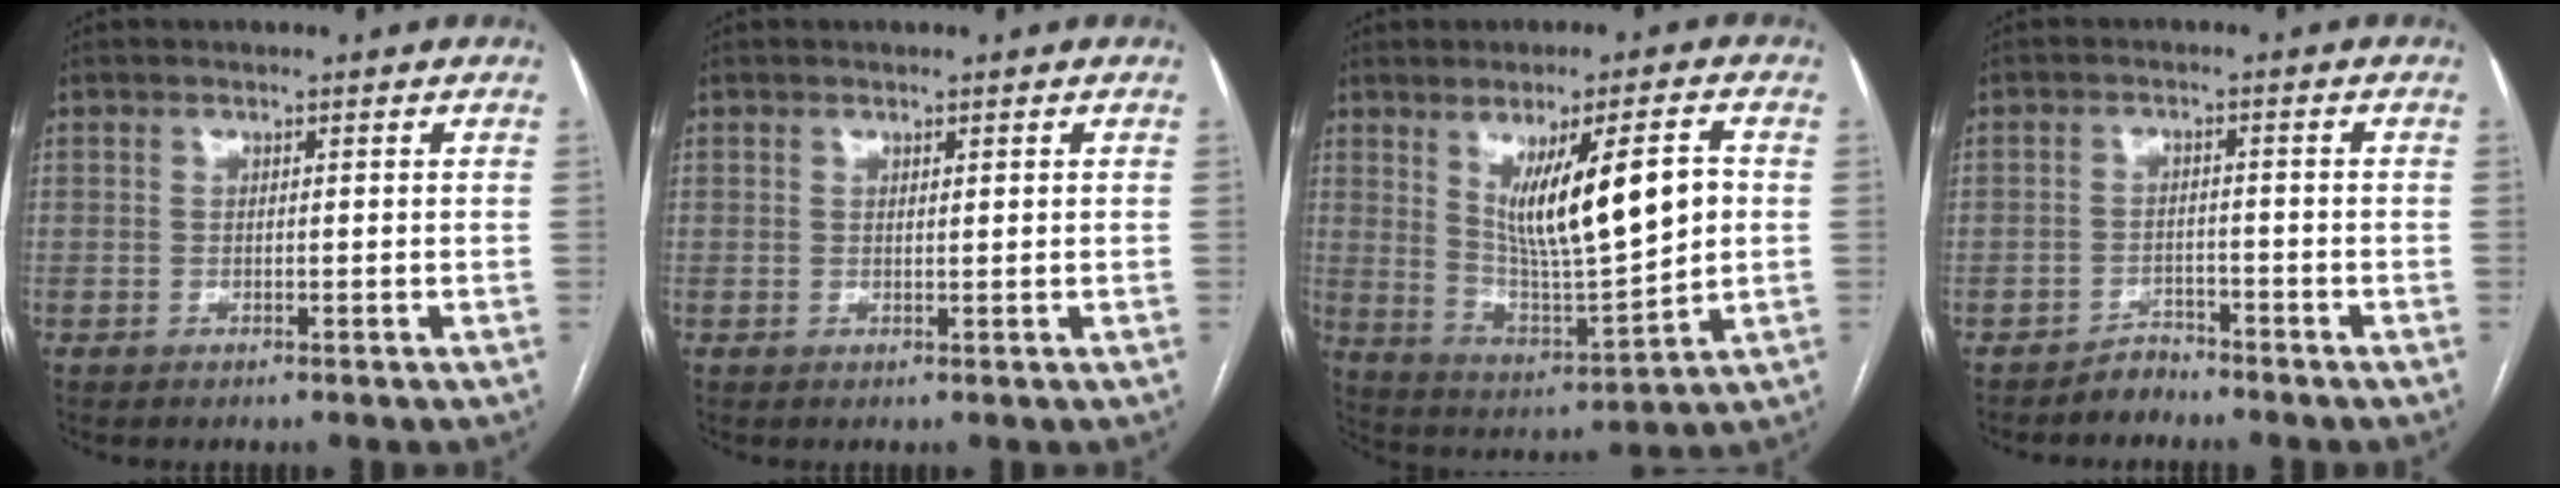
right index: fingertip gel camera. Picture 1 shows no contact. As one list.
[{"total": 0.5, "force": [0.3, 0.0, 0.4], "torque": [-0.007, -0.001, 0.005]}, {"total": 14.9, "force": [3.3, 2.7, 14.3], "torque": [-0.239, -0.007, 0.066]}, {"total": 2.5, "force": [-2.3, 0.9, -0.3], "torque": [0.009, 0.001, -0.038]}]